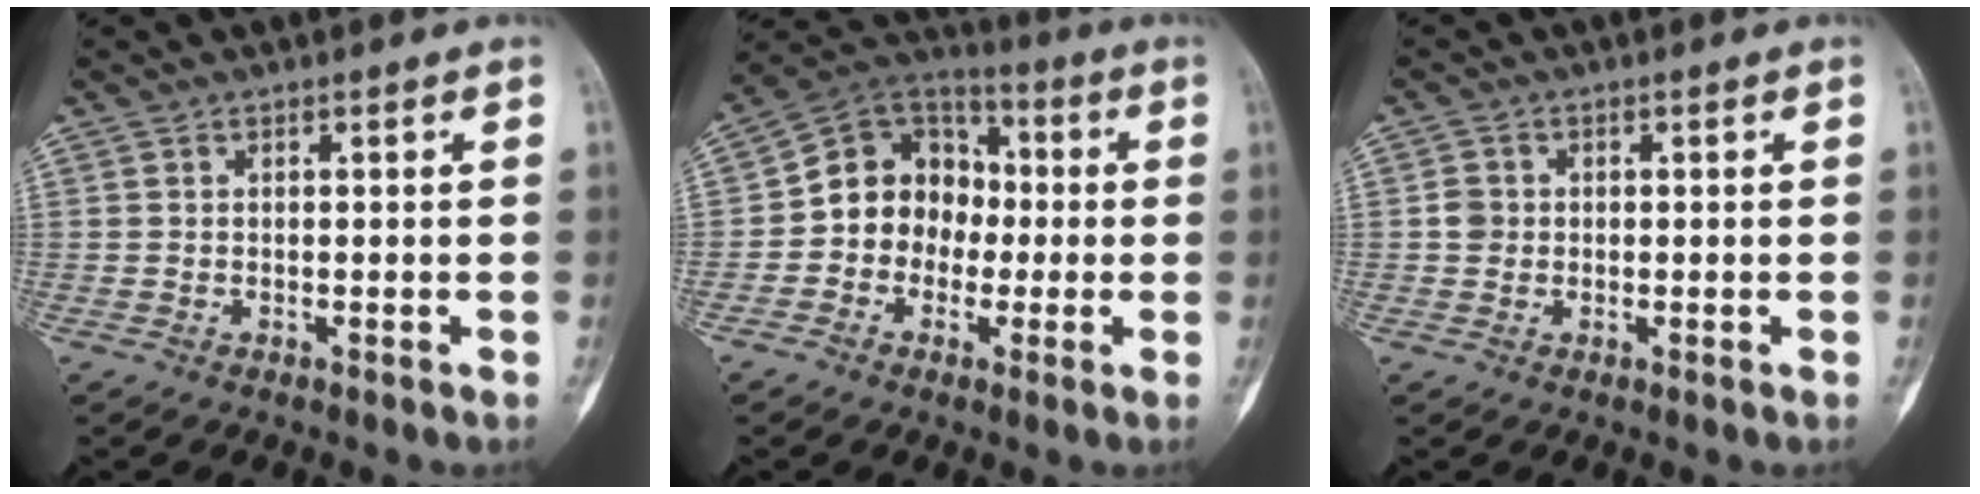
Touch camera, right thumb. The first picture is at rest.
{"total": 12.7, "force": [-1.2, 10.8, 6.5], "torque": [-0.058, 0.036, -0.034]}
{"total": 2.3, "force": [0.0, 2.1, 0.9], "torque": [-0.006, 0.005, -0.002]}